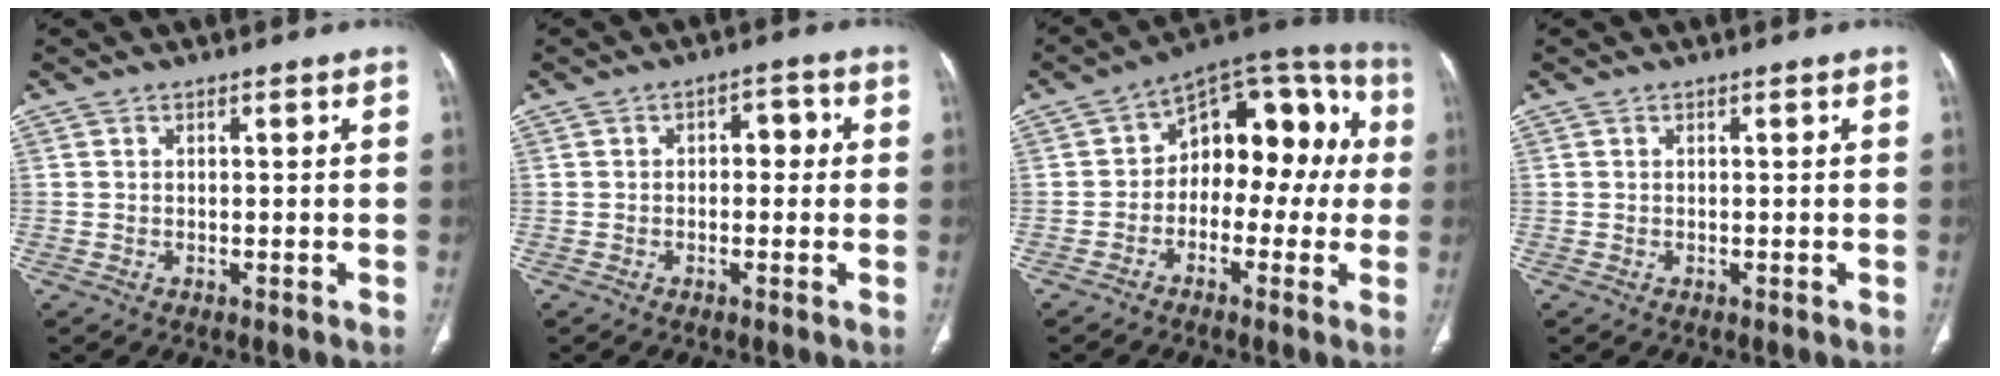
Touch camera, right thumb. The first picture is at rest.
{"total": 3.8, "force": [0.3, 2.4, 2.9], "torque": [-0.018, 0.014, -0.003]}
{"total": 15.9, "force": [0.2, 9.9, 12.4], "torque": [-0.106, 0.056, -0.013]}
{"total": 0.0}